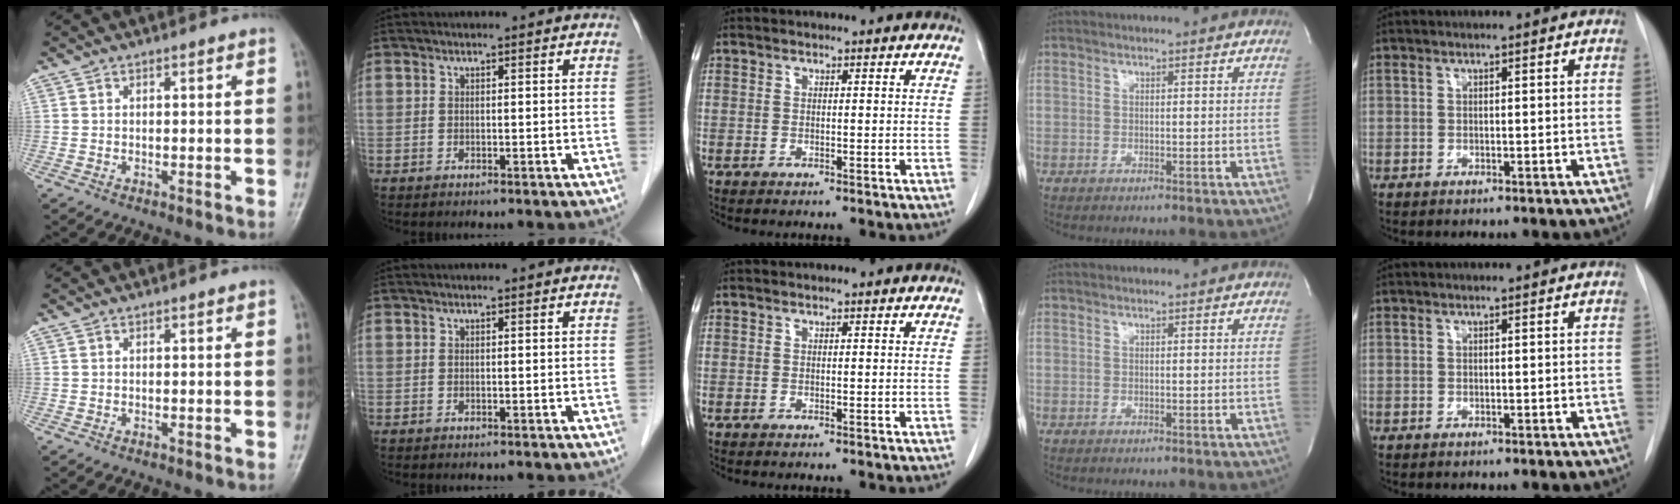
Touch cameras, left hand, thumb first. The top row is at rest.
{}